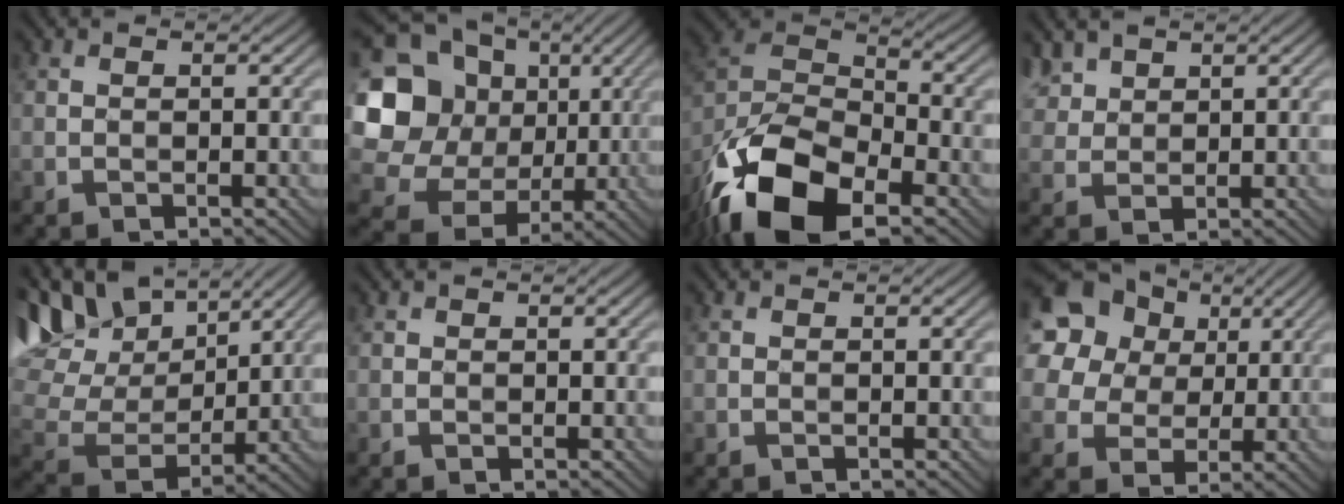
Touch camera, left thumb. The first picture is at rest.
{"total": 18.5, "force": [3.5, 16.4, 7.9], "torque": [-0.247, 0.029, 0.065]}
{"total": 16.1, "force": [-9.7, 7.4, 10.5], "torque": [-0.232, -0.020, -0.193]}
{"total": 4.1, "force": [3.1, 2.3, 1.4], "torque": [-0.048, 0.007, 0.069]}
{"total": 14.0, "force": [8.8, 7.4, 8.0], "torque": [-0.210, 0.036, 0.149]}
{"total": 0.5, "force": [0.5, 0.1, 0.0], "torque": [-0.001, 0.001, 0.012]}
{"total": 0.0}
{"total": 20.6, "force": [9.6, 16.0, 8.6], "torque": [-0.248, 0.046, 0.177]}